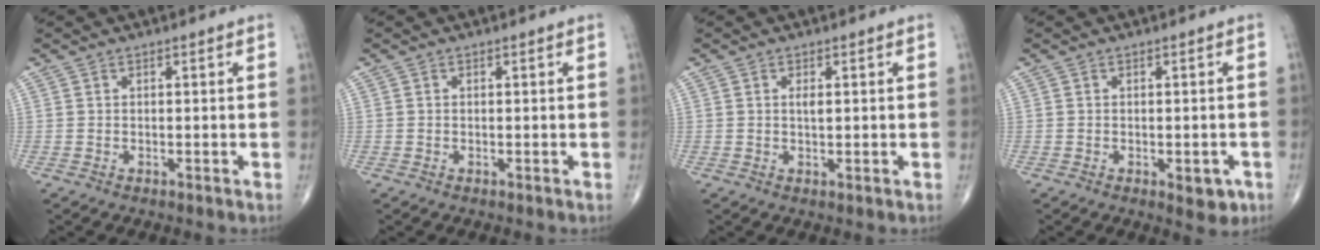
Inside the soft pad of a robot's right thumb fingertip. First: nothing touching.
{"total": 0.0}
{"total": 1.6, "force": [0.3, 0.6, 1.5], "torque": [-0.025, -0.001, 0.006]}
{"total": 3.8, "force": [-1.5, 1.8, 3.0], "torque": [-0.018, -0.001, -0.013]}